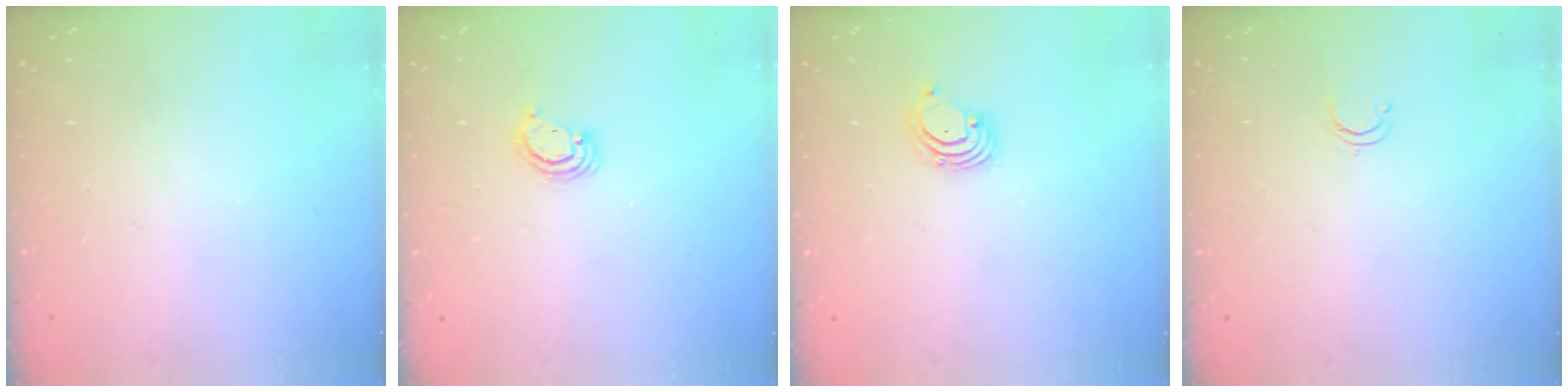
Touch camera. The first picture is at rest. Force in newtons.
{"total": 3.0, "press": 2.9, "slide": 0.3}
{"total": 1.8, "press": 1.8, "slide": 0.2}
{"total": 2.4, "press": 2.4, "slide": 0.2}